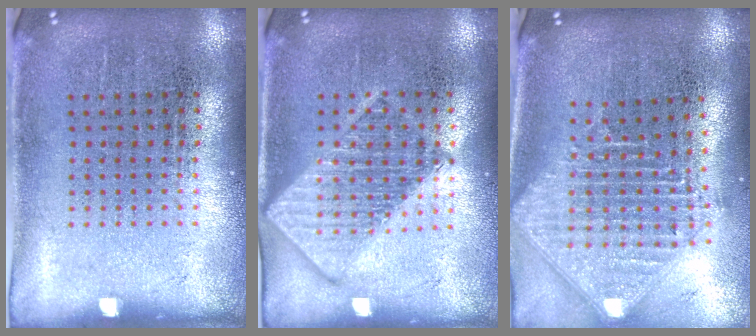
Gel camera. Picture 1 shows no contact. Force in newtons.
{"total": 2.6, "press": 2.6, "slide": 0.4}
{"total": 2.4, "press": 1.8, "slide": 1.5}